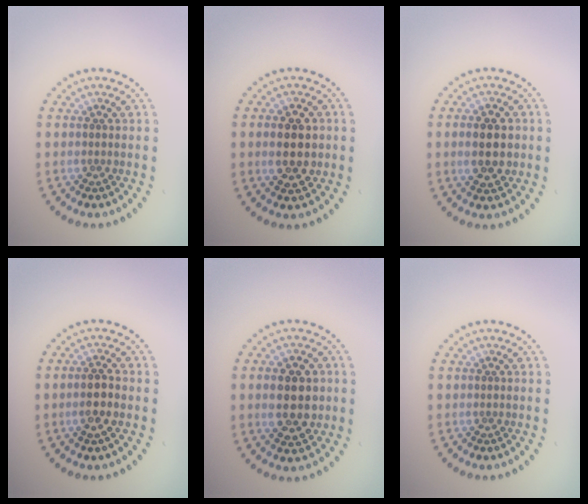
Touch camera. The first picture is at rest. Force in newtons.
{"total": 4.6, "press": 4.6, "slide": 0.2}
{"total": 4.6, "press": 4.6, "slide": 0.2}
{"total": 1.9, "press": 1.8, "slide": 0.5}
{"total": 5.5, "press": 5.5, "slide": 0.4}
{"total": 0.0}